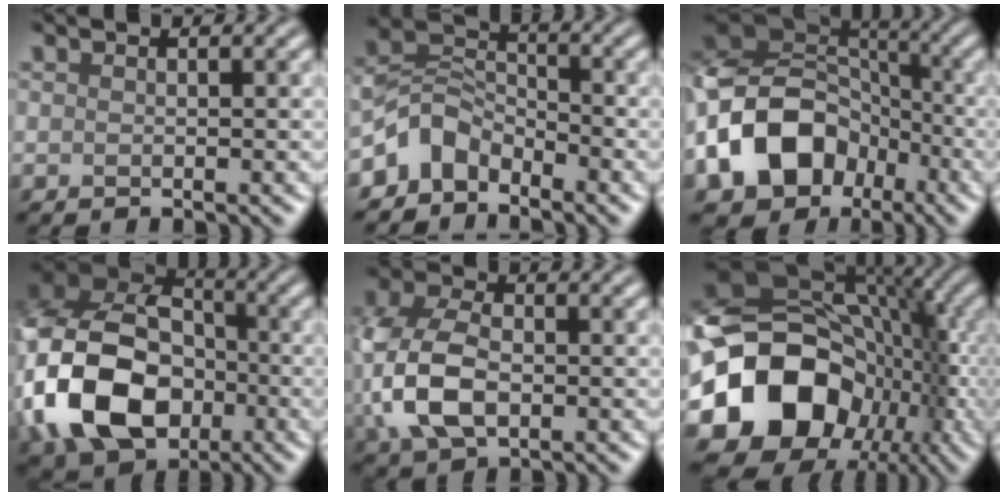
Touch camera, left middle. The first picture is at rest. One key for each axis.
{"total": 4.1, "fx": -3.0, "fy": 2.5, "fz": 1.3, "tx": -0.019, "ty": 0.010, "tz": -0.070}
{"total": 13.7, "fx": -5.5, "fy": 10.5, "fz": 6.9, "tx": -0.161, "ty": 0.000, "tz": -0.112}
{"total": 14.5, "fx": -3.5, "fy": 10.7, "fz": 9.1, "tx": -0.211, "ty": -0.015, "tz": -0.068}
{"total": 7.9, "fx": -1.1, "fy": 5.2, "fz": 5.8, "tx": -0.147, "ty": -0.002, "tz": -0.029}
{"total": 14.9, "fx": -4.3, "fy": 11.6, "fz": 8.4, "tx": -0.134, "ty": 0.000, "tz": -0.080}